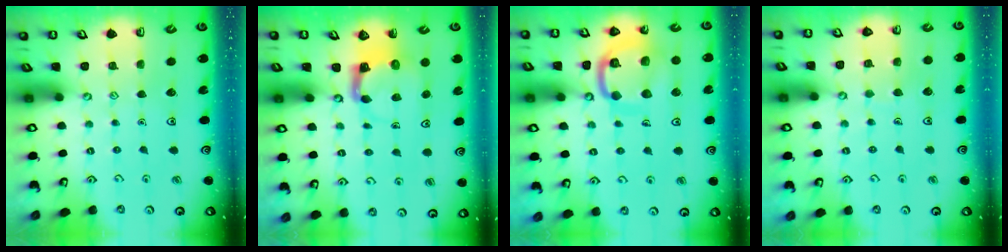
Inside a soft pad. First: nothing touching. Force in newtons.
{"total": 4.0, "press": 3.9, "slide": 0.6}
{"total": 14.8, "press": 14.7, "slide": 1.6}
{"total": 4.7, "press": 4.6, "slide": 0.4}